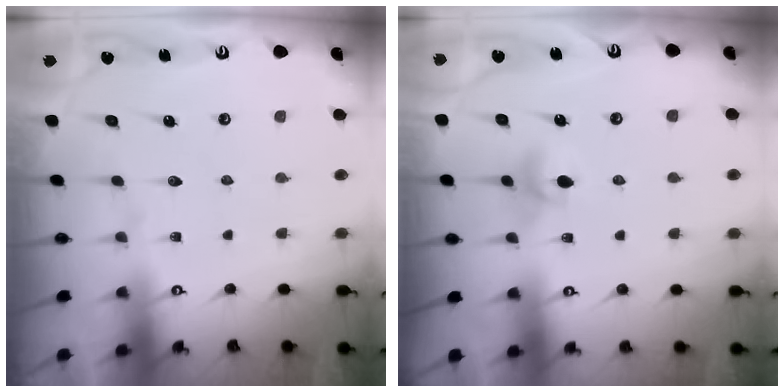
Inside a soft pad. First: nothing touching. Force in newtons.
{"total": 4.2, "press": 4.1, "slide": 0.8}